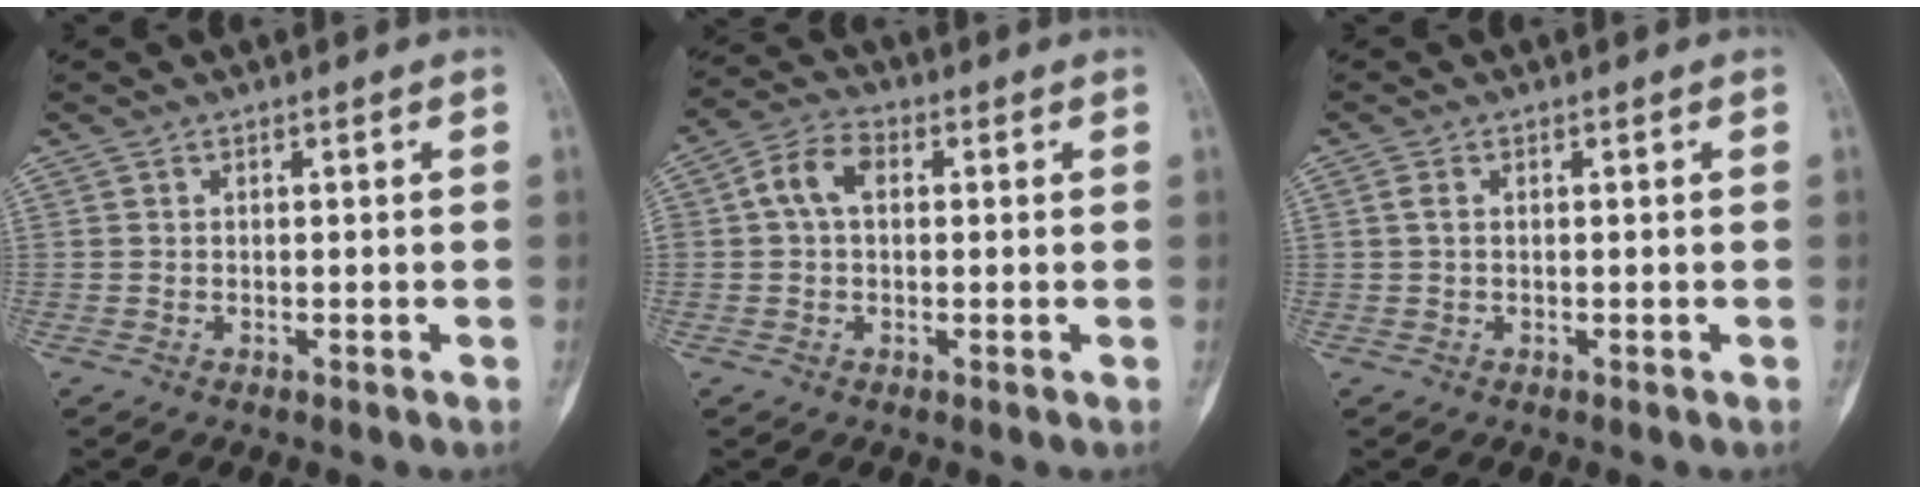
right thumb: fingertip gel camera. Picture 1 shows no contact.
{"total": 6.8, "force": [1.1, 4.6, 4.9], "torque": [-0.091, 0.022, 0.014]}
{"total": 1.5, "force": [0.3, 0.8, 1.1], "torque": [-0.031, 0.005, 0.009]}